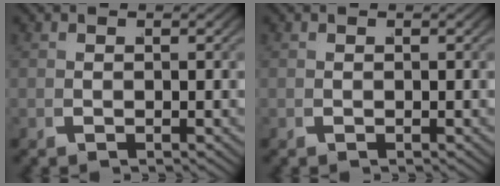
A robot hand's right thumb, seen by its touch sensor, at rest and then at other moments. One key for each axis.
{"total": 0.0}